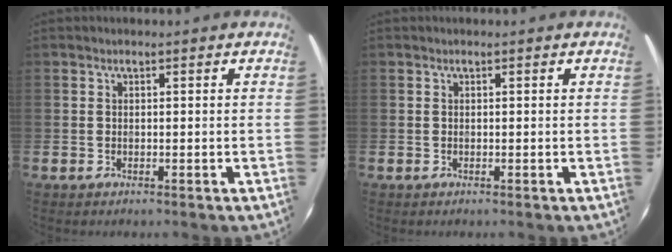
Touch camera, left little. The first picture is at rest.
{"total": 0.0}